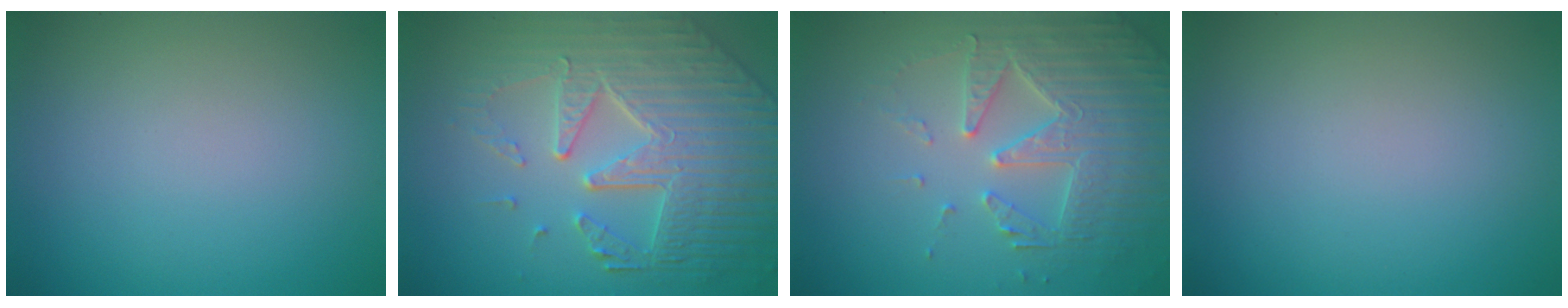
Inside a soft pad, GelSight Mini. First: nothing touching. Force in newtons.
{"total": 8.1, "press": 6.0, "slide": 5.4}
{"total": 4.8, "press": 4.4, "slide": 2.0}
{"total": 0.0}